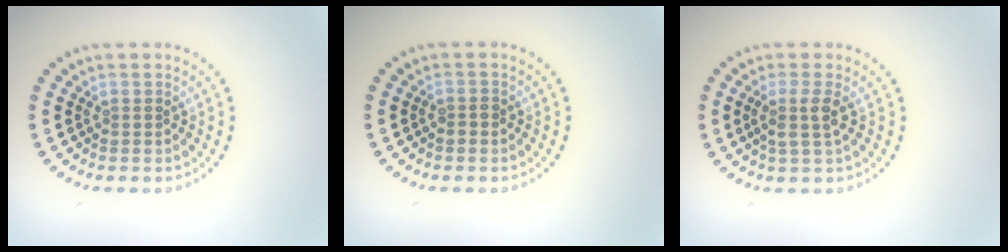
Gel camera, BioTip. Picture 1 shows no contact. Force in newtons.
{"total": 0.9, "press": 0.9, "slide": 0.2}
{"total": 2.1, "press": 1.8, "slide": 1.1}